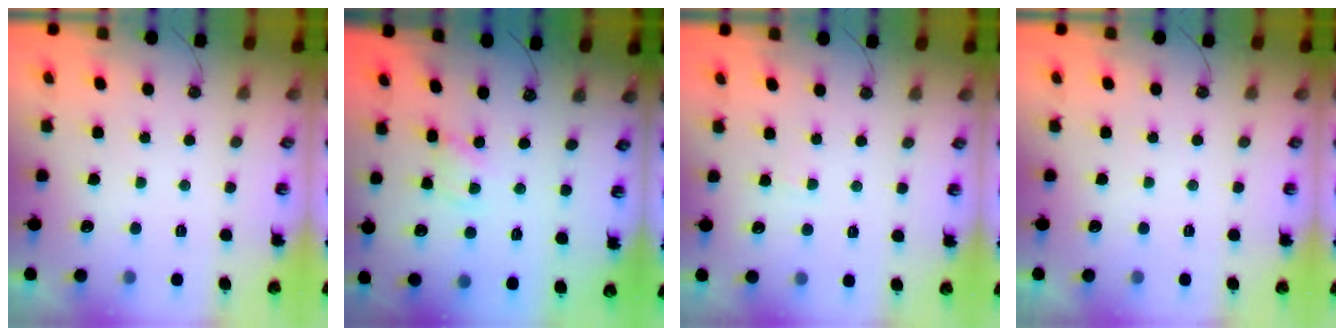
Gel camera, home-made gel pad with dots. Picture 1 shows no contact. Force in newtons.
{"total": 1.6, "press": 1.6, "slide": 0.2}
{"total": 3.1, "press": 3.1, "slide": 0.3}
{"total": 0.0}